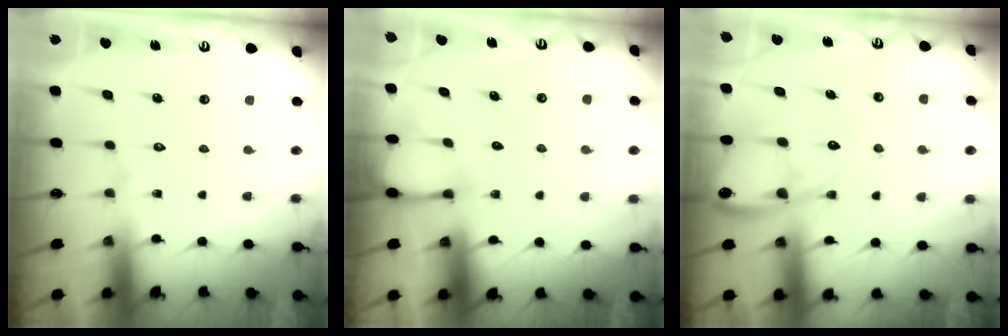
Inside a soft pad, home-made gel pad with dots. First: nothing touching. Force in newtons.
{"total": 6.2, "press": 6.2, "slide": 0.3}
{"total": 8.8, "press": 8.7, "slide": 0.8}